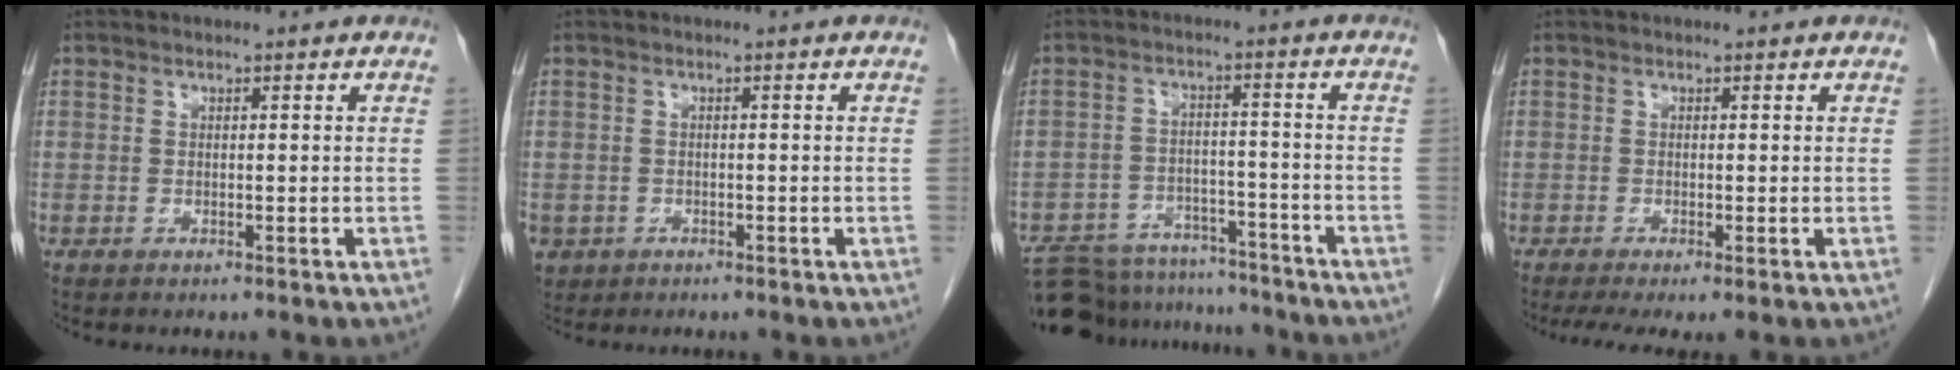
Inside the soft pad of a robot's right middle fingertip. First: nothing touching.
{"total": 3.2, "force": [-1.7, 2.7, 0.6], "torque": [-0.012, 0.001, -0.027]}
{"total": 16.7, "force": [-15.3, 5.2, 4.2], "torque": [-0.092, 0.007, -0.218]}
{"total": 4.5, "force": [-2.9, 0.8, 3.3], "torque": [-0.053, -0.015, -0.050]}